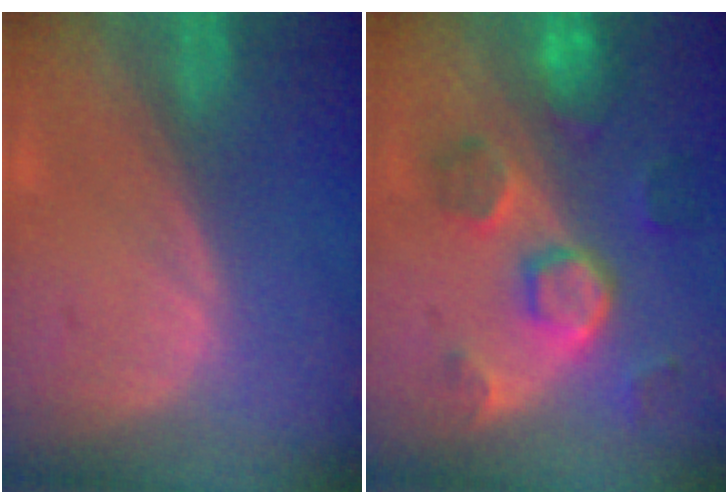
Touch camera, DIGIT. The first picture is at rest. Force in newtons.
{"total": 8.6, "press": 7.8, "slide": 3.6}